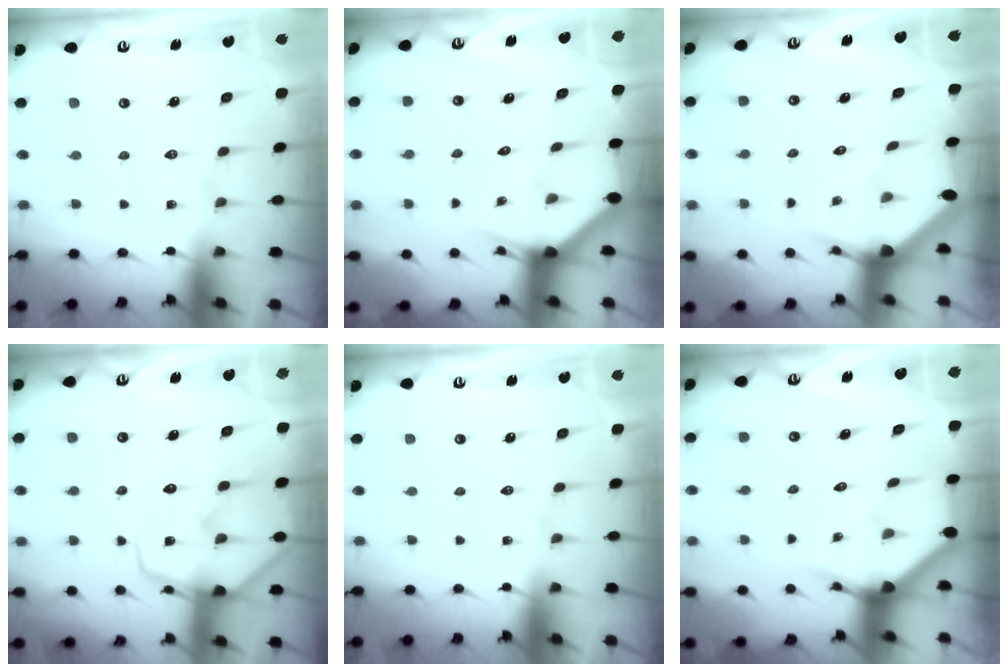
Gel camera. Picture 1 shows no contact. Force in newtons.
{"total": 2.9, "press": 2.9, "slide": 0.1}
{"total": 2.9, "press": 2.9, "slide": 0.2}
{"total": 12.2, "press": 12.1, "slide": 1.1}
{"total": 0.0}
{"total": 3.6, "press": 3.6, "slide": 0.2}